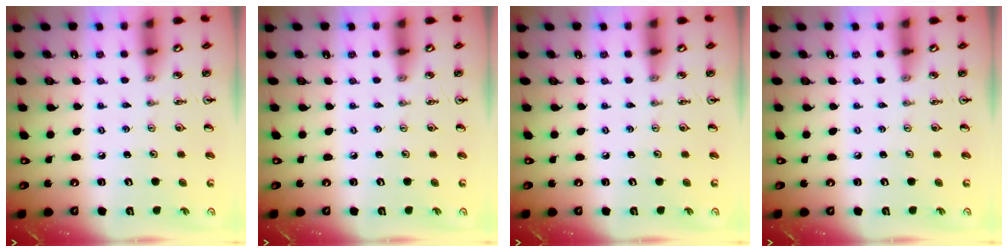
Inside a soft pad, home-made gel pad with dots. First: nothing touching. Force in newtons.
{"total": 0.0}
{"total": 0.0}
{"total": 0.0}